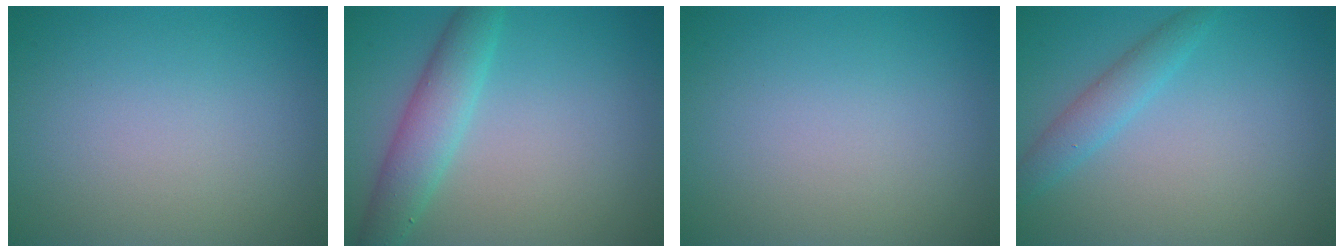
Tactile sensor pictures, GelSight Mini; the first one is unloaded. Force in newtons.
{"total": 4.0, "press": 4.0, "slide": 0.4}
{"total": 0.0}
{"total": 2.3, "press": 2.3, "slide": 0.1}